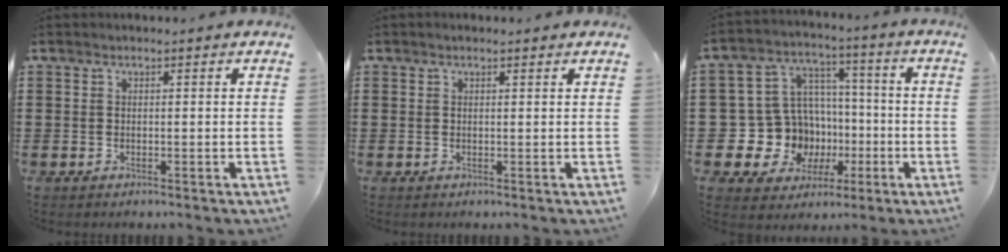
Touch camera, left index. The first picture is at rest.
{"total": 0.6, "force": [0.4, 0.1, 0.5], "torque": [-0.009, 0.002, 0.007]}
{"total": 11.9, "force": [-2.8, 11.0, 3.5], "torque": [-0.115, 0.003, -0.034]}